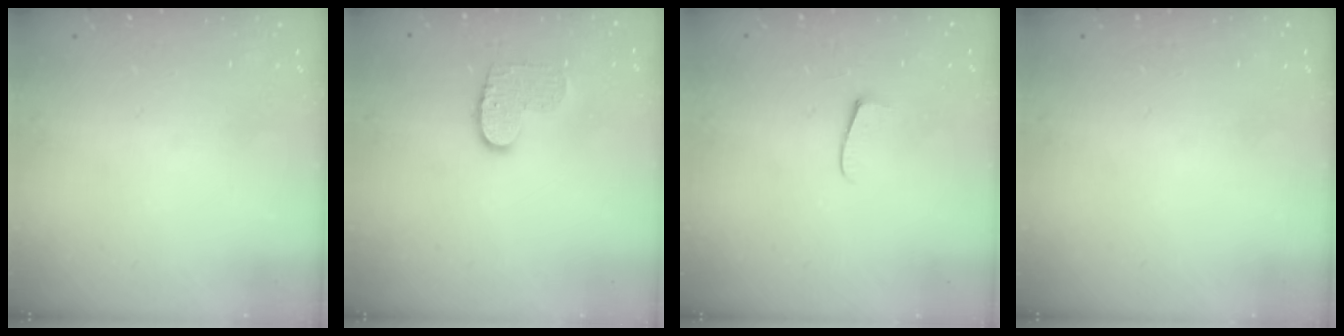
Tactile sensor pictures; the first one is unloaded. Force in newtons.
{"total": 7.9, "press": 7.9, "slide": 0.3}
{"total": 4.7, "press": 4.6, "slide": 0.5}
{"total": 0.0}